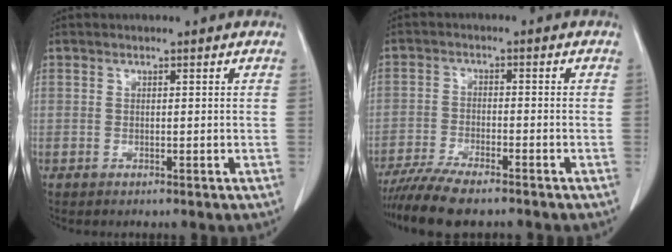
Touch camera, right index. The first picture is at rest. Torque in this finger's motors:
{"motor_torque": [0.53, -0.55, 0.32, 0.11]}